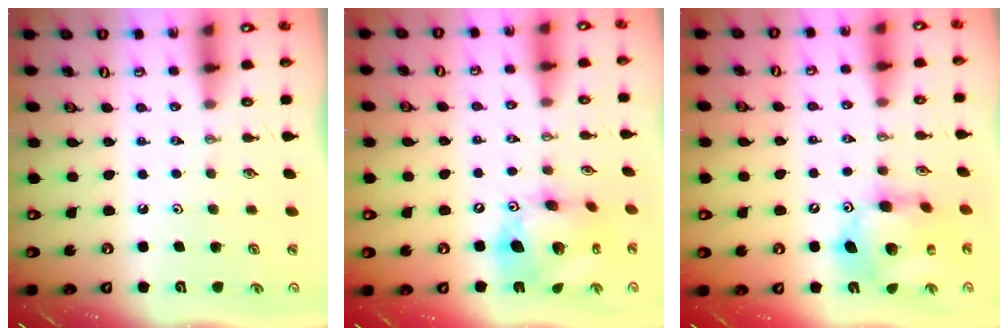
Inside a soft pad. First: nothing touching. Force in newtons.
{"total": 16.3, "press": 16.3, "slide": 1.7}
{"total": 14.4, "press": 14.3, "slide": 1.4}